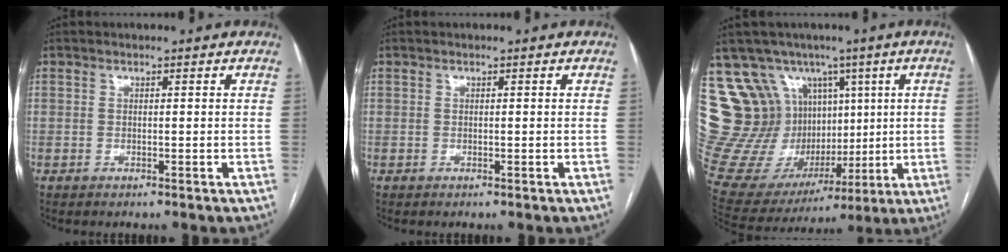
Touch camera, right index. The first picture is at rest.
{"total": 0.0}
{"total": 21.2, "force": [8.1, 17.9, 8.1], "torque": [-0.174, 0.080, 0.185]}